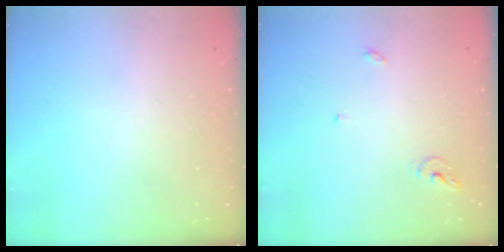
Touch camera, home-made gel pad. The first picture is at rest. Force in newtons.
{"total": 4.9, "press": 4.9, "slide": 0.4}